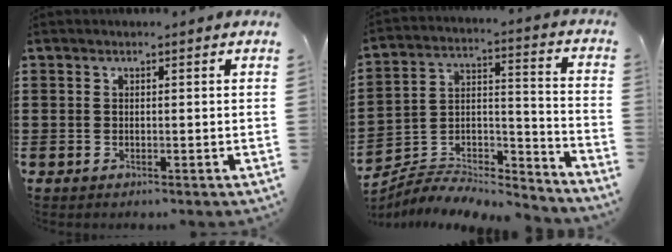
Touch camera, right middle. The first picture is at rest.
{"total": 5.9, "force": [-5.6, 1.5, 1.1], "torque": [-0.010, 0.005, -0.110]}